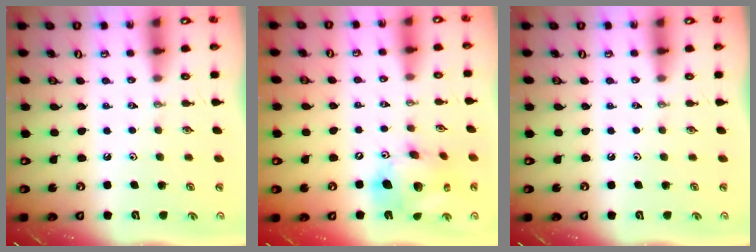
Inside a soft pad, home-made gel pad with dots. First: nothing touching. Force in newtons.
{"total": 15.7, "press": 15.6, "slide": 2.3}
{"total": 0.0}